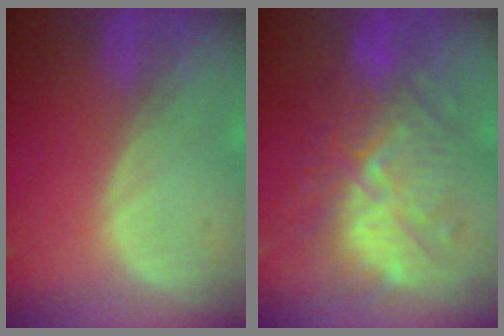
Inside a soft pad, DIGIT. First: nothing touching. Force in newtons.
{"total": 10.1, "press": 10.0, "slide": 0.4}